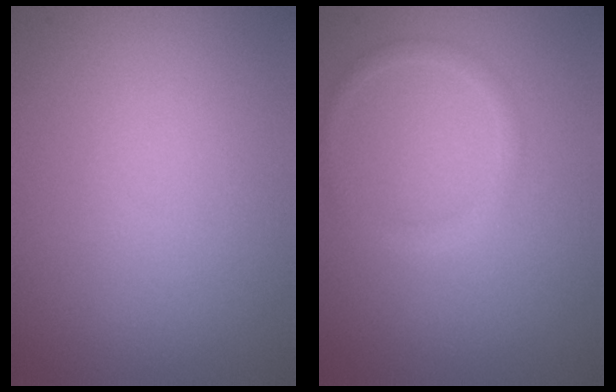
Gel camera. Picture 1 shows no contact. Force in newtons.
{"total": 1.4, "press": 1.4, "slide": 0.1}